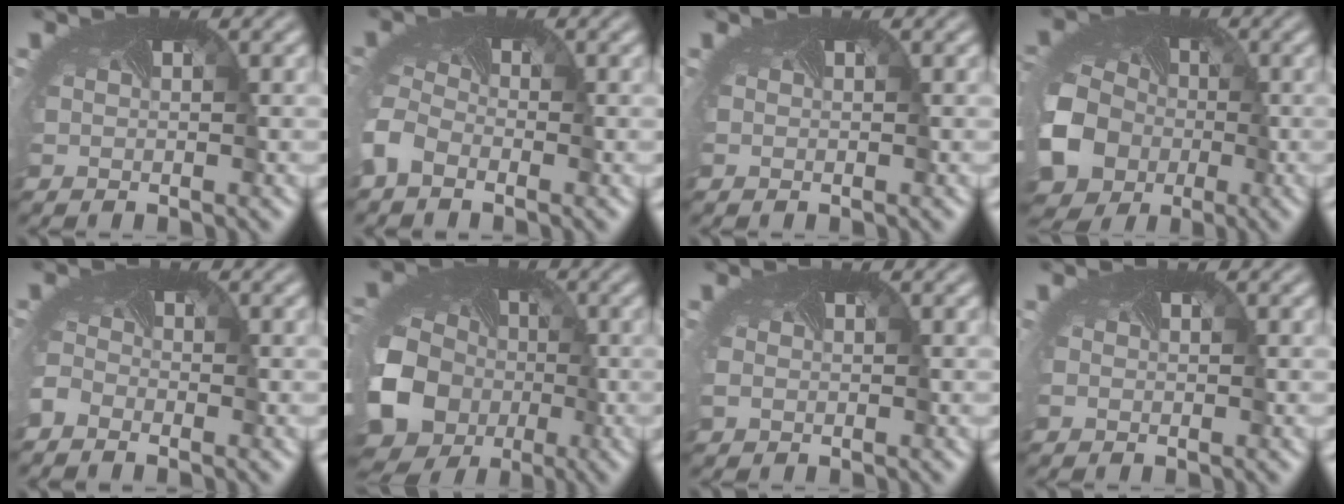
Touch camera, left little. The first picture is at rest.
{"total": 3.7, "force": [-2.2, 2.3, 1.9], "torque": [-0.056, -0.005, -0.053]}
{"total": 0.0}
{"total": 11.2, "force": [-2.6, 9.2, 5.8], "torque": [-0.149, -0.038, -0.029]}
{"total": 2.0, "force": [-1.8, 0.9, 0.2], "torque": [-0.017, -0.011, -0.040]}
{"total": 14.7, "force": [-3.5, 12.3, 7.2], "torque": [-0.173, -0.044, -0.059]}
{"total": 1.5, "force": [-0.3, 1.3, 0.7], "torque": [-0.026, 0.001, -0.001]}
{"total": 0.8, "force": [-0.3, 0.7, 0.3], "torque": [-0.005, 0.000, -0.001]}